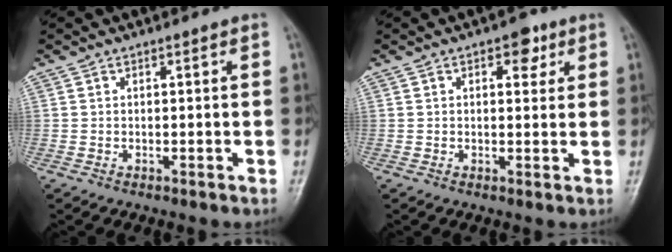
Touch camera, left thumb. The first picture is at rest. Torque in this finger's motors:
{"motor_torque": [0.34, -0.09, 0.12, -0.23, 0.00]}